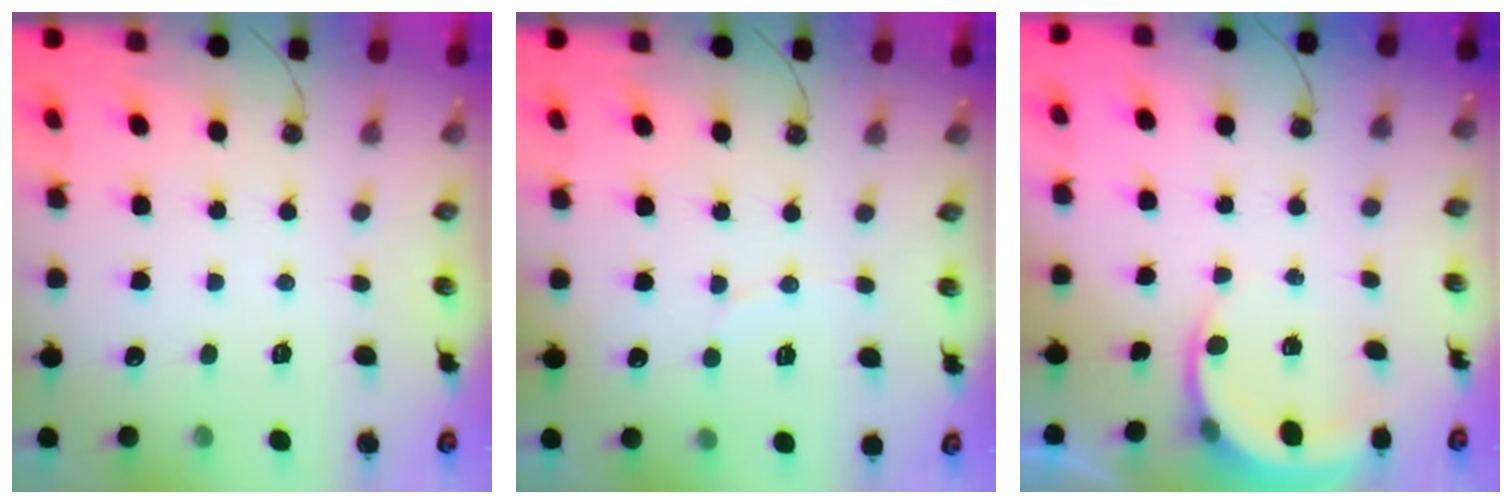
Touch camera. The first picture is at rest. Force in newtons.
{"total": 3.7, "press": 3.5, "slide": 1.3}
{"total": 5.7, "press": 5.7, "slide": 0.3}